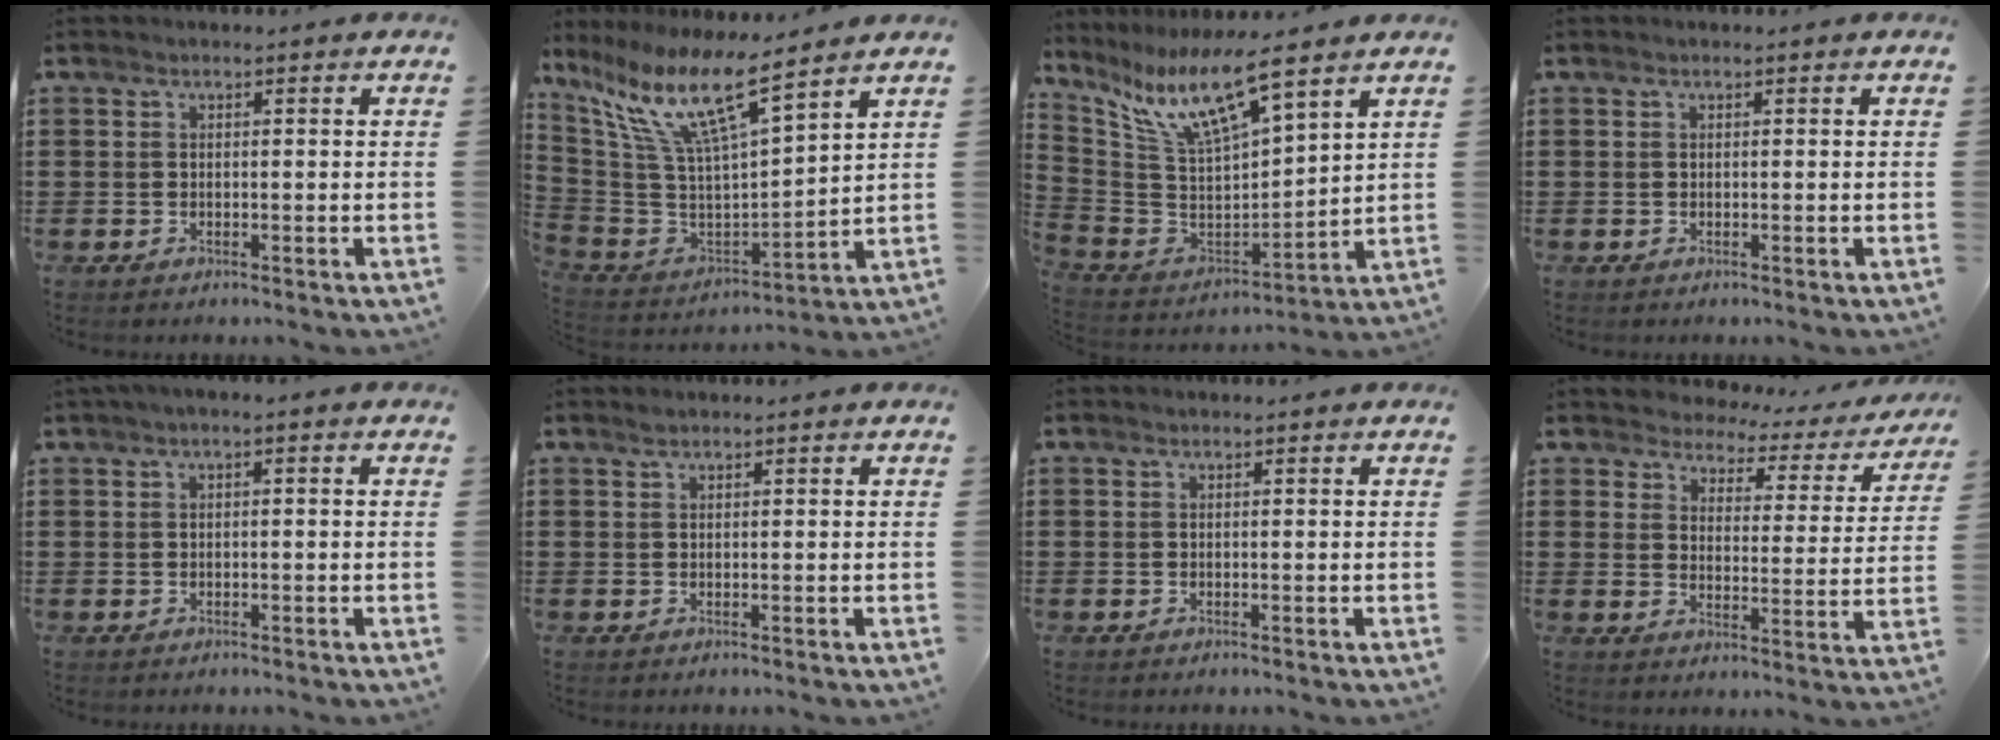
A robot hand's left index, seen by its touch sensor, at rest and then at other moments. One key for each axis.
{"total": 13.0, "fx": 8.2, "fy": 2.3, "fz": 9.9, "tx": -0.225, "ty": -0.051, "tz": 0.136}
{"total": 11.8, "fx": 7.9, "fy": 2.0, "fz": 8.4, "tx": -0.194, "ty": -0.042, "tz": 0.135}
{"total": 0.0}
{"total": 1.1, "fx": -0.3, "fy": 0.2, "fz": 1.0, "tx": -0.015, "ty": -0.003, "tz": -0.005}
{"total": 0.7, "fx": 0.5, "fy": 0.1, "fz": 0.4, "tx": -0.008, "ty": 0.001, "tz": 0.011}
{"total": 0.0}
{"total": 3.0, "fx": 2.8, "fy": 1.0, "fz": 0.0, "tx": -0.025, "ty": -0.022, "tz": 0.041}